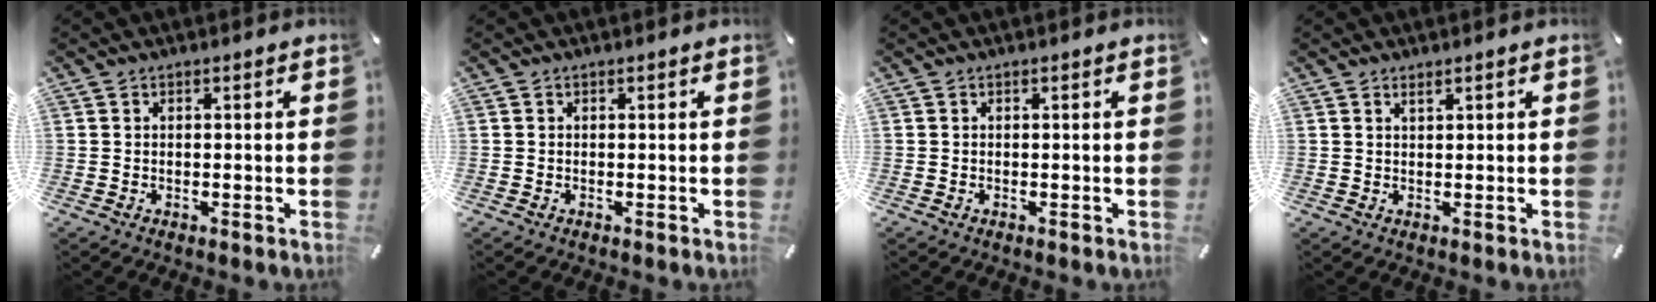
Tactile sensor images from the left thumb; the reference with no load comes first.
{"total": 0.0}
{"total": 0.0}
{"total": 1.1, "force": [0.7, 0.3, 0.7], "torque": [-0.014, 0.000, 0.013]}